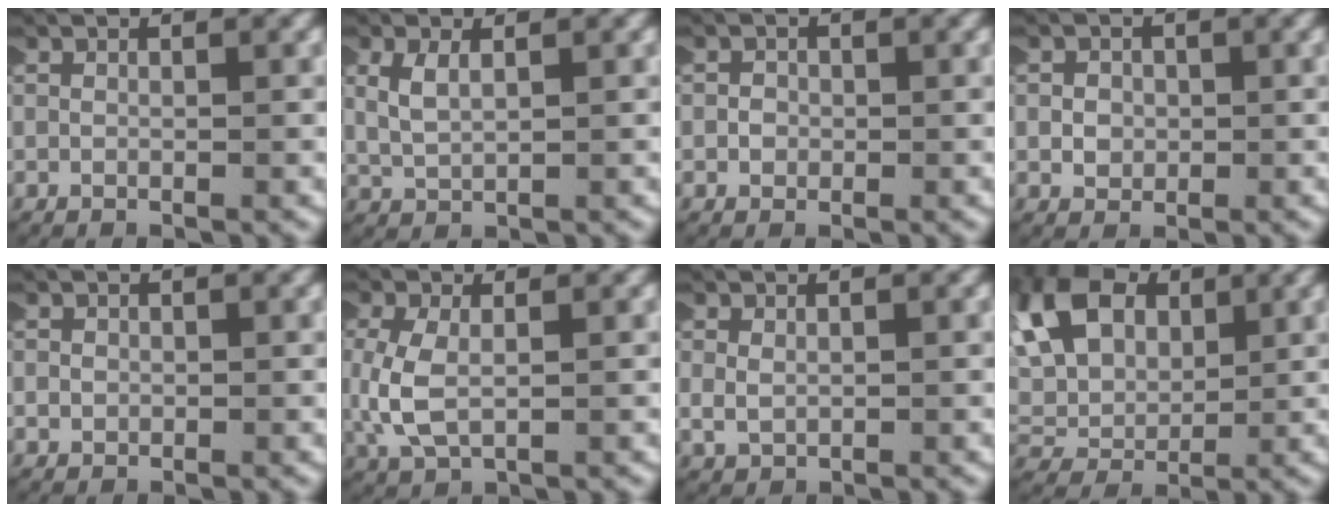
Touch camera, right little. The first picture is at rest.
{"total": 2.2, "force": [0.8, 1.3, 1.5], "torque": [-0.039, 0.004, 0.020]}
{"total": 1.0, "force": [-0.3, 1.0, 0.1], "torque": [-0.008, 0.004, -0.011]}
{"total": 1.4, "force": [-0.2, 1.4, 0.4], "torque": [-0.011, 0.008, -0.007]}
{"total": 1.2, "force": [-0.3, 1.1, 0.0], "torque": [-0.008, 0.005, -0.009]}
{"total": 3.7, "force": [0.2, 2.3, 2.8], "torque": [-0.088, -0.002, 0.011]}
{"total": 1.7, "force": [0.3, 1.4, 1.0], "torque": [-0.036, -0.004, 0.013]}
{"total": 11.0, "force": [2.6, 8.4, 6.6], "torque": [-0.162, -0.004, 0.037]}